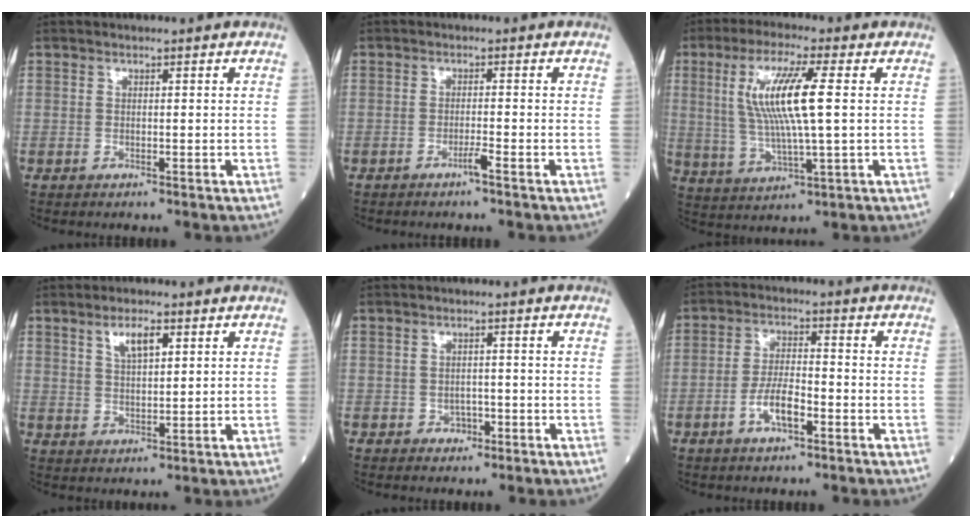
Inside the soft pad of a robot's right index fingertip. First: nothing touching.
{"total": 1.6, "force": [-1.2, -0.4, 1.0], "torque": [-0.018, 0.001, -0.021]}
{"total": 11.2, "force": [2.0, 0.8, 11.0], "torque": [-0.226, 0.001, 0.039]}
{"total": 4.2, "force": [2.2, 1.2, 3.4], "torque": [-0.066, 0.003, 0.043]}
{"total": 1.7, "force": [-0.9, 1.3, 0.6], "torque": [-0.007, 0.004, -0.011]}
{"total": 5.5, "force": [-2.6, 1.5, 4.6], "torque": [-0.093, 0.004, -0.048]}